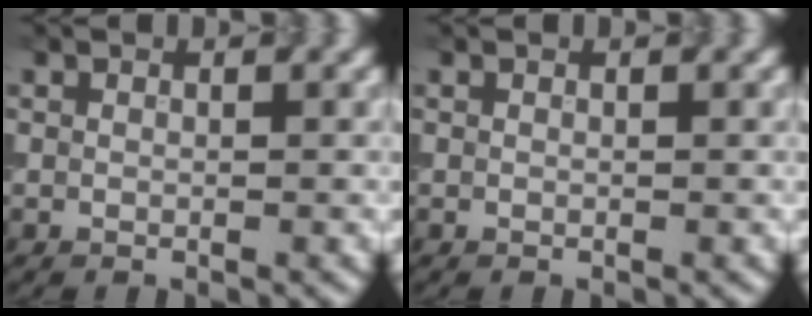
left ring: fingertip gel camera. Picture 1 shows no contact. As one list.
[{"total": 0.0}]